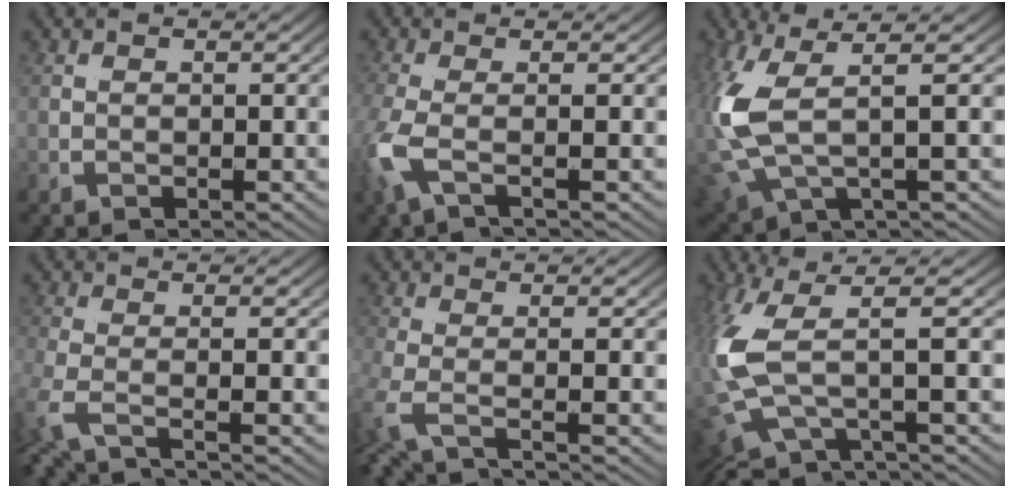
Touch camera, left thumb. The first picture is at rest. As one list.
[{"total": 1.7, "force": [-0.2, -1.4, 1.0], "torque": [-0.045, 0.008, -0.009]}, {"total": 4.1, "force": [0.0, 1.1, 3.9], "torque": [-0.136, -0.002, 0.014]}, {"total": 1.5, "force": [0.2, -1.2, 1.0], "torque": [-0.032, 0.004, -0.004]}, {"total": 1.6, "force": [0.5, -1.3, 0.9], "torque": [-0.026, 0.004, 0.002]}, {"total": 3.2, "force": [-0.5, -0.5, 3.1], "torque": [-0.109, 0.008, 0.002]}]